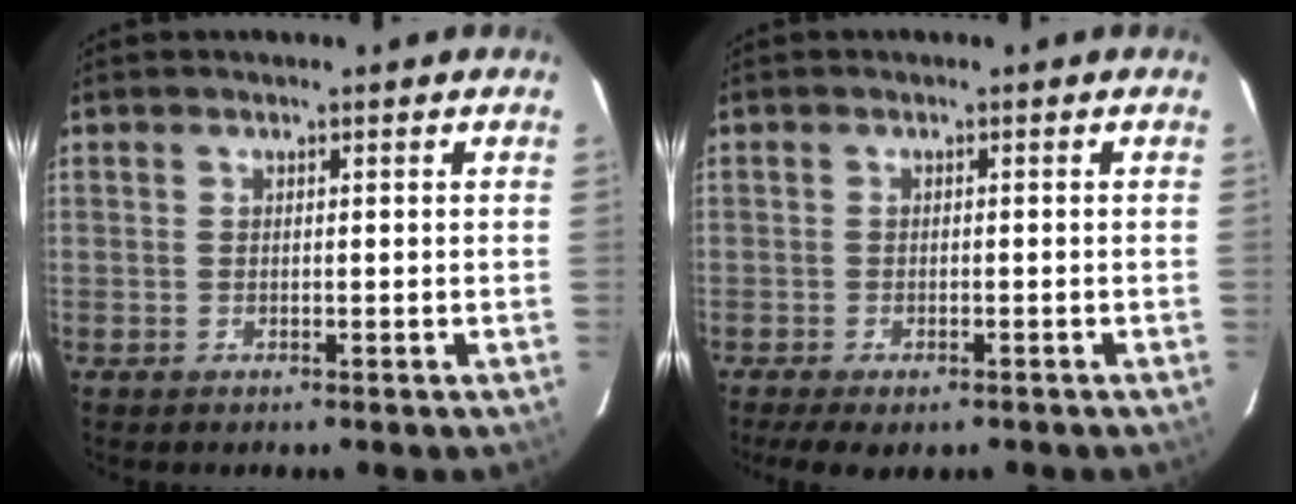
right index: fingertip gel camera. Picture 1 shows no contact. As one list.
[{"total": 6.0, "force": [-4.4, 2.2, 3.5], "torque": [-0.085, -0.024, -0.068]}]